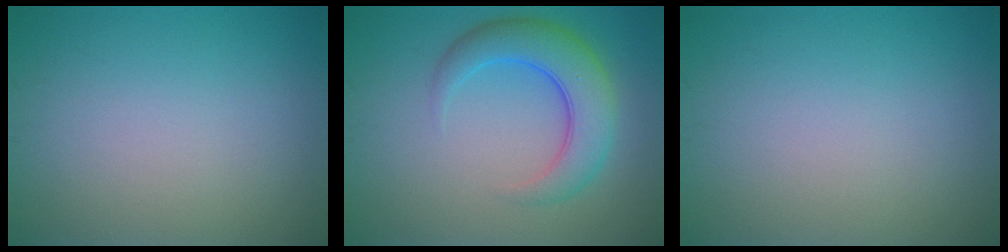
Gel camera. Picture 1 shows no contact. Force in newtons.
{"total": 5.8, "press": 5.8, "slide": 0.2}
{"total": 0.0}